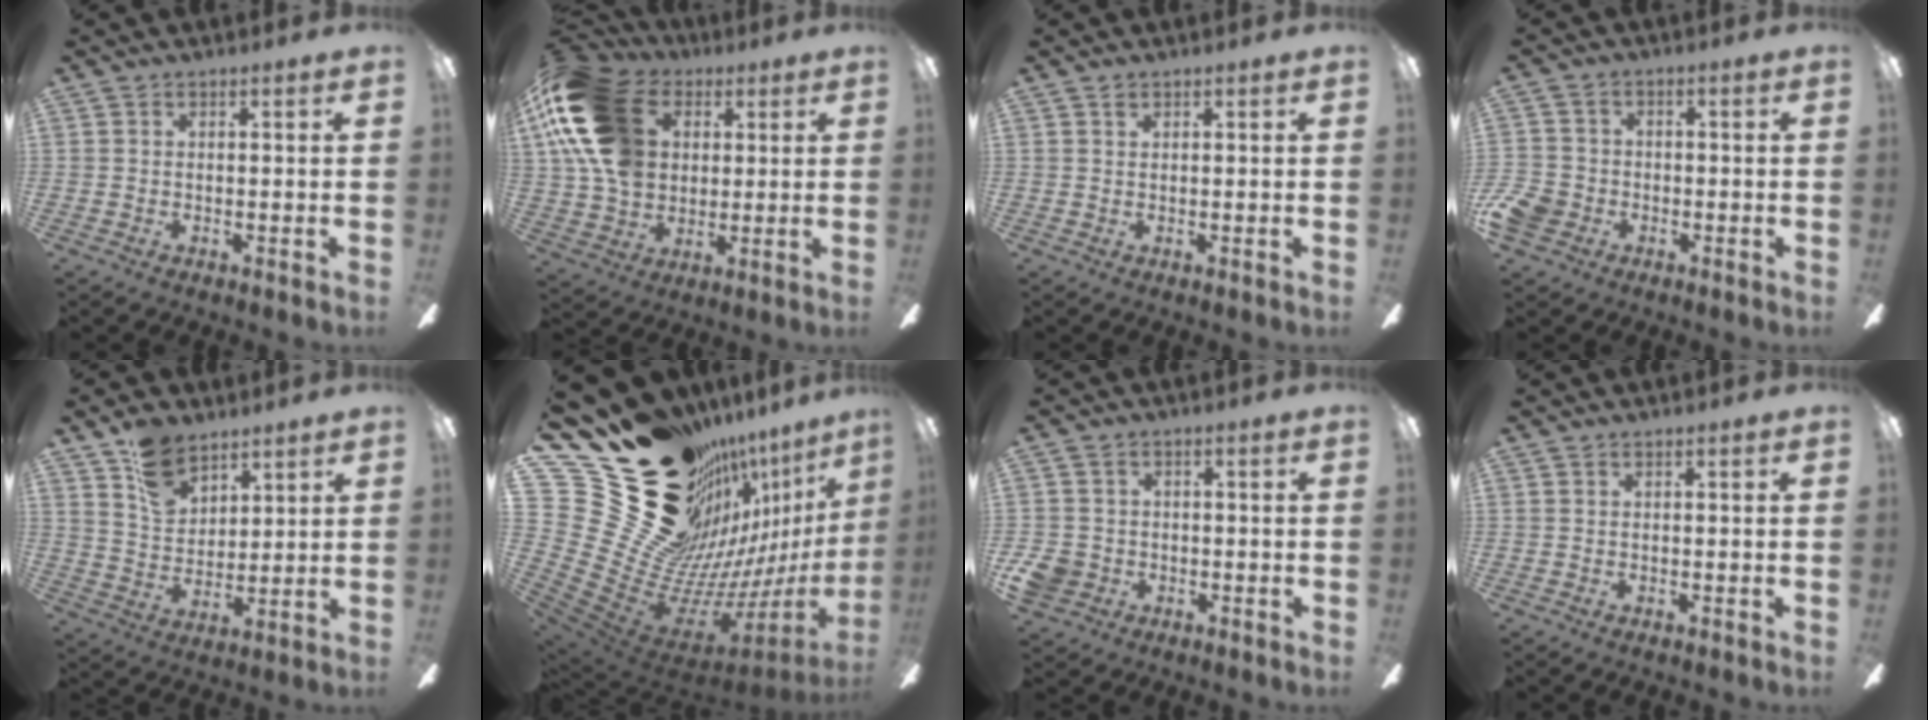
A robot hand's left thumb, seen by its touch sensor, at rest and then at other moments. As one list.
[{"total": 21.8, "force": [6.0, 15.9, 13.6], "torque": [-0.274, -0.002, 0.112]}, {"total": 0.9, "force": [0.6, 0.5, 0.4], "torque": [-0.009, 0.002, 0.011]}, {"total": 6.8, "force": [-2.7, 5.4, 3.0], "torque": [-0.081, 0.018, -0.051]}, {"total": 10.8, "force": [7.5, 6.7, 3.8], "torque": [-0.071, -0.031, 0.145]}, {"total": 36.3, "force": [17.8, 22.5, 22.2], "torque": [-0.350, -0.200, 0.425]}, {"total": 5.7, "force": [-1.7, 4.9, 2.3], "torque": [-0.058, 0.010, -0.033]}, {"total": 0.0}]